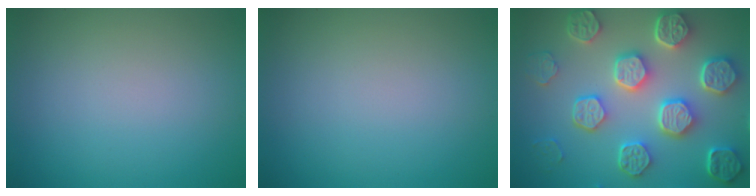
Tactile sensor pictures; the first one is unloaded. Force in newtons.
{"total": 0.0}
{"total": 8.3, "press": 6.4, "slide": 5.3}